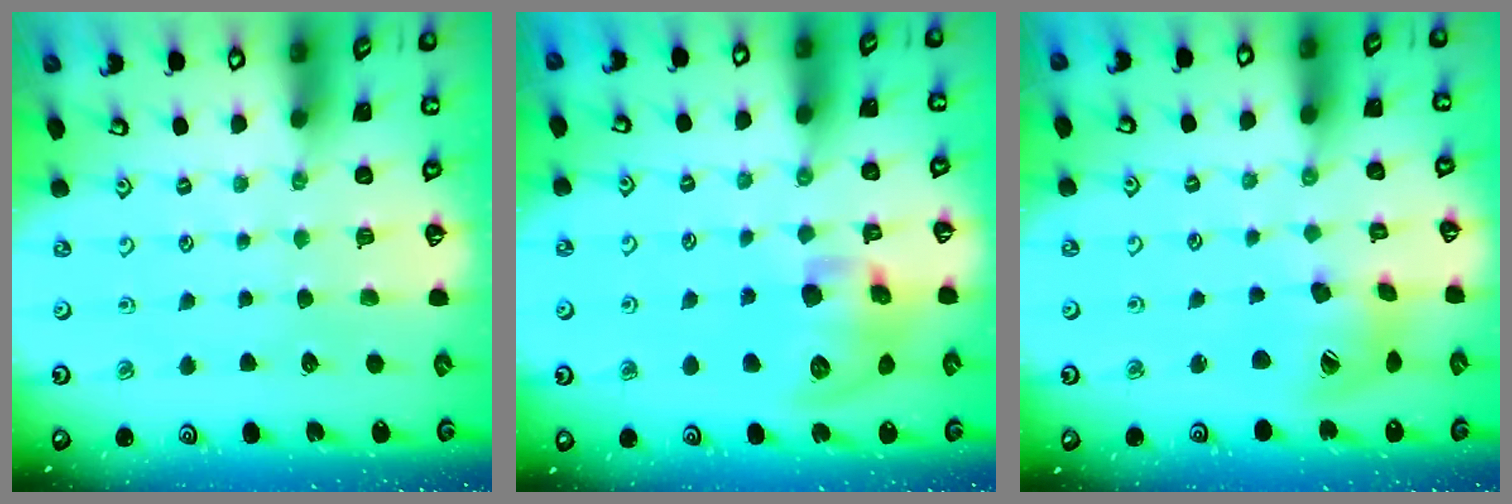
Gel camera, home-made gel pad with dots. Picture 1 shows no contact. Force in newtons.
{"total": 12.9, "press": 12.7, "slide": 2.2}
{"total": 14.3, "press": 14.1, "slide": 2.2}